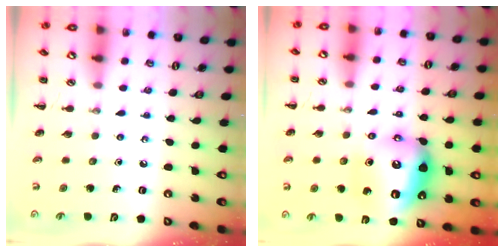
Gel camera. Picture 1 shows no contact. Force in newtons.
{"total": 14.1, "press": 14.0, "slide": 1.6}